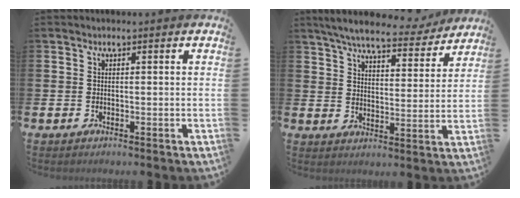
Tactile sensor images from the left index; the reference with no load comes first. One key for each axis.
{"total": 7.2, "fx": 6.6, "fy": 1.4, "fz": 2.6, "tx": -0.059, "ty": -0.040, "tz": 0.111}